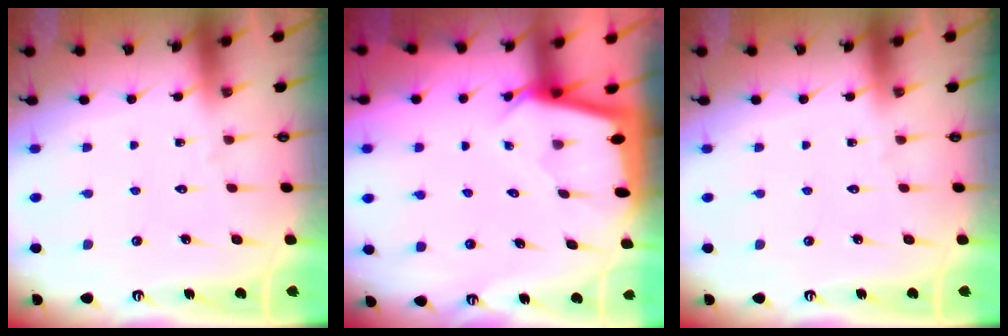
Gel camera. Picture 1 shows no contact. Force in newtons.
{"total": 2.3, "press": 2.3, "slide": 0.2}
{"total": 0.0}